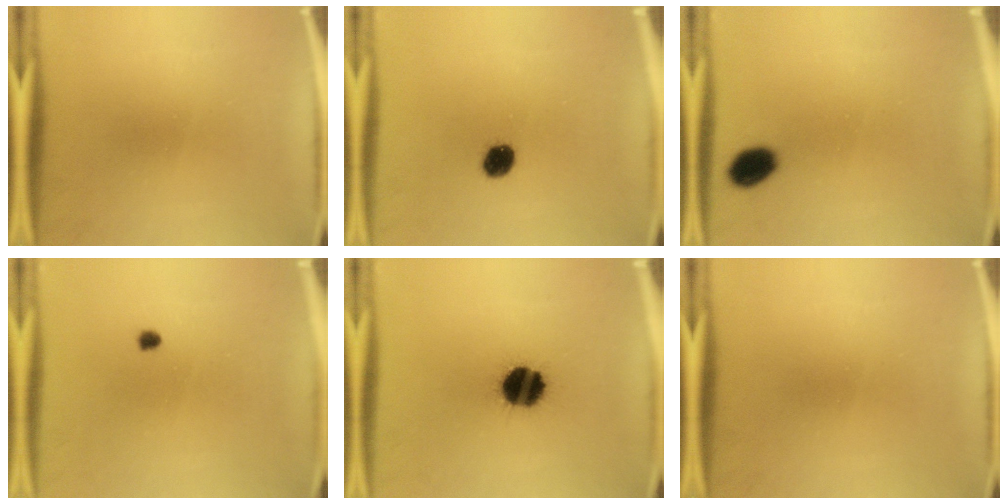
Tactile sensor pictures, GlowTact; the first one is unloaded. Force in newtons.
{"total": 4.8}
{"total": 5.1}
{"total": 0.9}
{"total": 13.7}
{"total": 0.0}